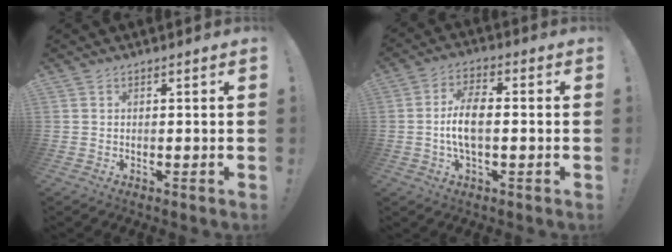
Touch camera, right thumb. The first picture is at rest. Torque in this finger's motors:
{"motor_torque": [0.03, 0.33, 0.13, 0.01, 0.09]}